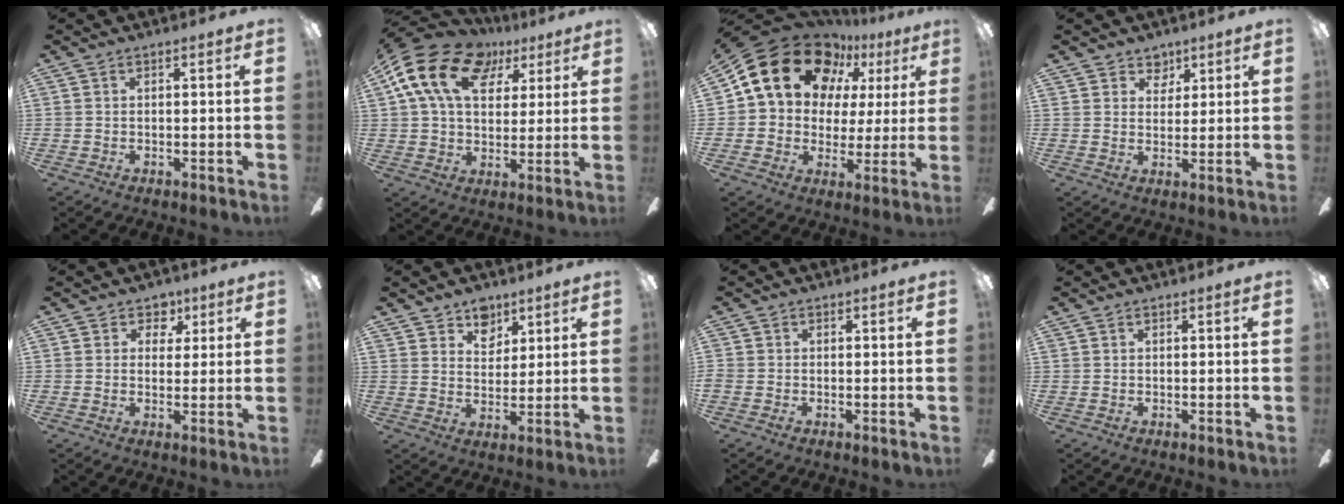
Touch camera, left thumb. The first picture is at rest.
{"total": 17.6, "force": [8.0, 11.7, 10.4], "torque": [-0.198, -0.021, 0.146]}
{"total": 19.8, "force": [9.4, 14.5, 9.5], "torque": [-0.157, -0.033, 0.178]}
{"total": 5.1, "force": [3.8, 3.3, 0.5], "torque": [-0.005, -0.024, 0.070]}
{"total": 4.6, "force": [2.5, 3.7, 1.0], "torque": [-0.002, -0.009, 0.040]}
{"total": 6.8, "force": [5.2, 4.2, 1.0], "torque": [-0.013, -0.033, 0.096]}
{"total": 0.6, "force": [-0.3, 0.5, 0.2], "torque": [-0.005, 0.000, -0.005]}
{"total": 0.0}